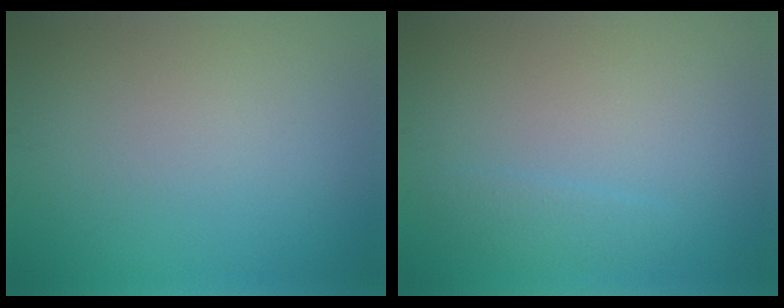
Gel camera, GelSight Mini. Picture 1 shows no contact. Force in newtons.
{"total": 1.4, "press": 1.4, "slide": 0.0}